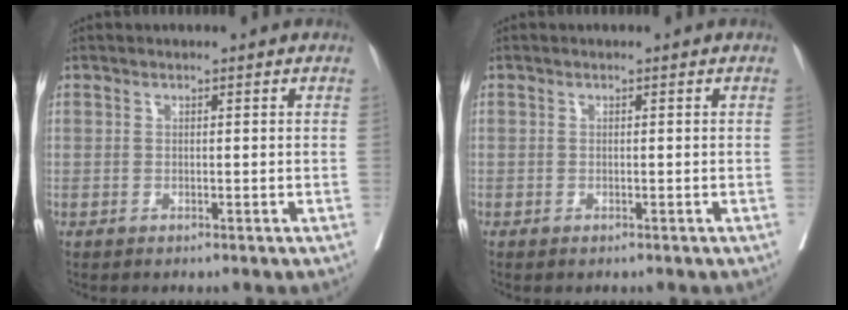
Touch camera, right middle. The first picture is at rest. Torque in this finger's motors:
{"motor_torque": [0.92, -1.22, 0.08, 0.04]}